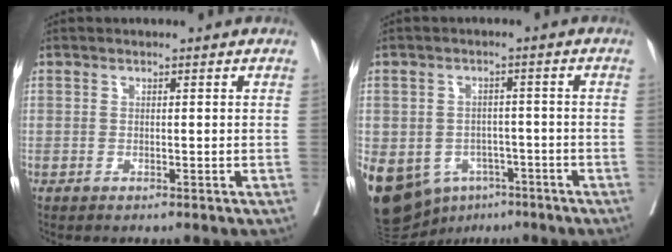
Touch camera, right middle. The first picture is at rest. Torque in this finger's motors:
{"motor_torque": [1.22, -0.92, 1.05, 0.21]}